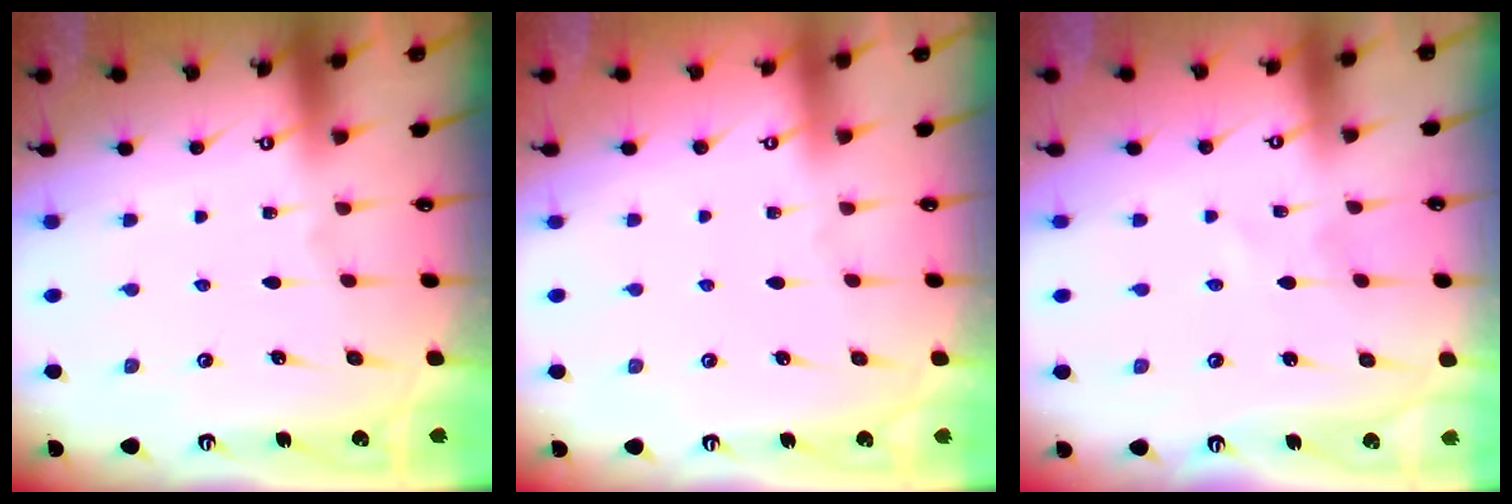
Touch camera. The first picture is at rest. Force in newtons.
{"total": 0.0}
{"total": 0.0}